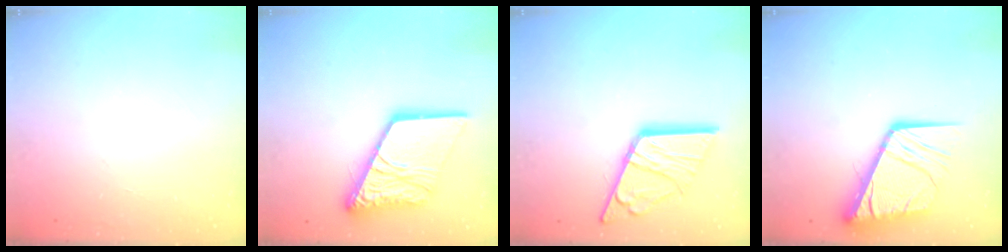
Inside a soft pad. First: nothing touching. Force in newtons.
{"total": 18.2, "press": 18.0, "slide": 2.4}
{"total": 17.5, "press": 17.4, "slide": 1.8}
{"total": 15.2, "press": 15.1, "slide": 1.9}